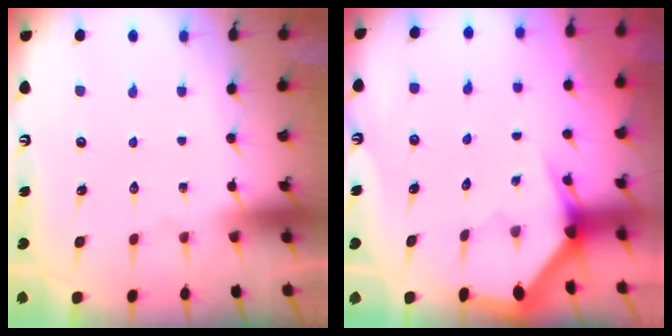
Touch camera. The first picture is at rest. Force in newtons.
{"total": 3.0, "press": 3.0, "slide": 0.1}